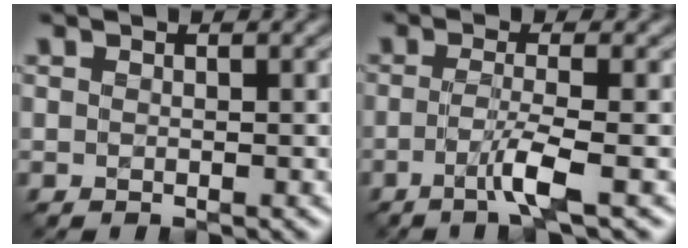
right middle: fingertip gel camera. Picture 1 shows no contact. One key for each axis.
{"total": 3.2, "fx": -1.5, "fy": 0.3, "fz": 2.8, "tx": -0.048, "ty": -0.003, "tz": -0.033}